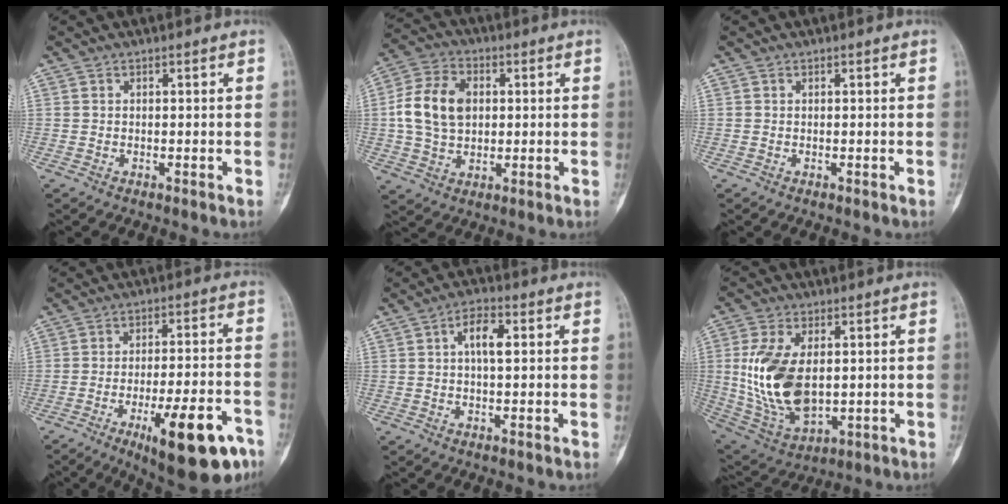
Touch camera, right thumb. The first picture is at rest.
{"total": 12.3, "force": [1.2, 8.8, 8.5], "torque": [-0.148, 0.013, 0.021]}
{"total": 0.0}
{"total": 17.5, "force": [-8.7, 5.2, 14.2], "torque": [-0.173, 0.037, -0.118]}
{"total": 5.5, "force": [1.0, 2.2, 4.9], "torque": [-0.080, 0.005, 0.011]}
{"total": 16.5, "force": [1.3, 9.5, 13.4], "torque": [-0.261, -0.013, 0.042]}